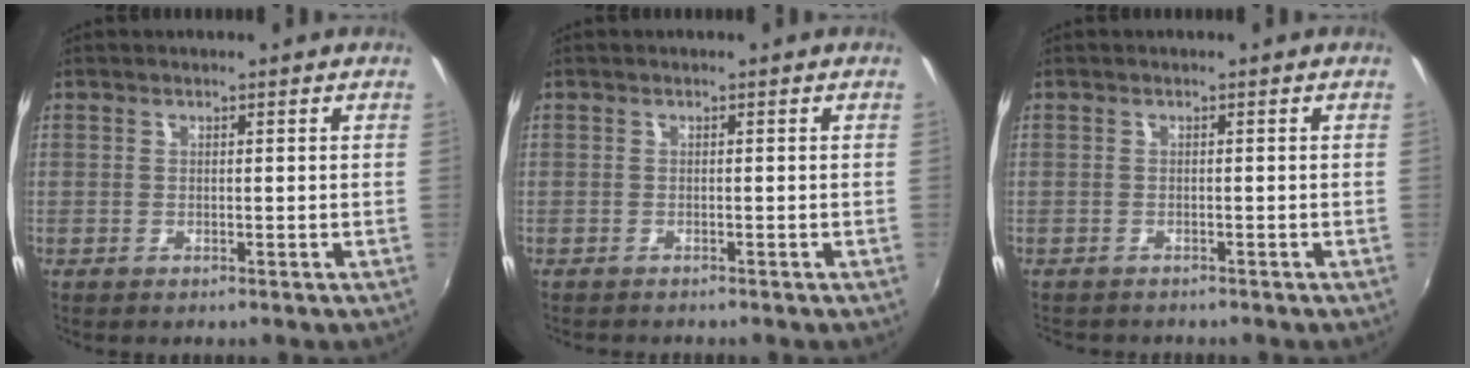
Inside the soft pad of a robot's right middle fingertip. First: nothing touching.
{"total": 1.1, "force": [-1.0, 0.0, 0.3], "torque": [-0.006, -0.007, -0.015]}
{"total": 2.2, "force": [-2.1, 0.4, 0.6], "torque": [-0.016, -0.014, -0.029]}